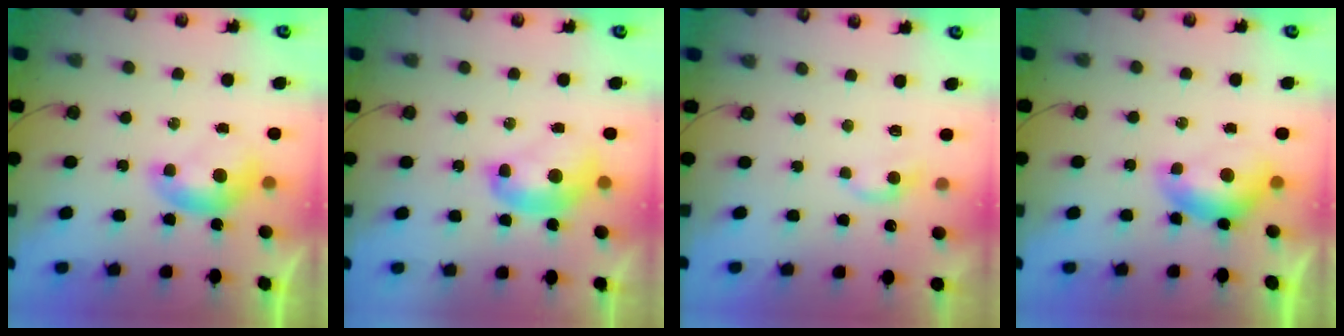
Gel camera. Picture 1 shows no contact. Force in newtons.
{"total": 3.6, "press": 3.6, "slide": 0.4}
{"total": 2.0, "press": 2.0, "slide": 0.5}
{"total": 0.0}